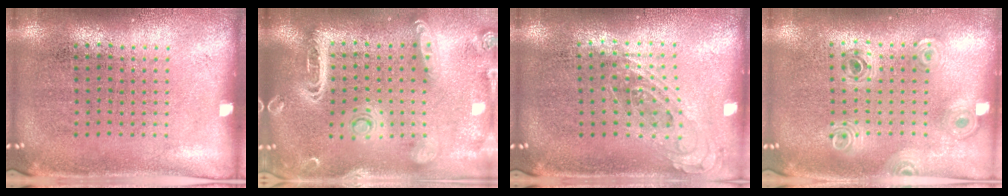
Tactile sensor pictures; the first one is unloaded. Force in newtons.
{"total": 2.8, "press": 2.4, "slide": 1.4}
{"total": 0.9, "press": 0.8, "slide": 0.3}
{"total": 0.8, "press": 0.8, "slide": 0.2}